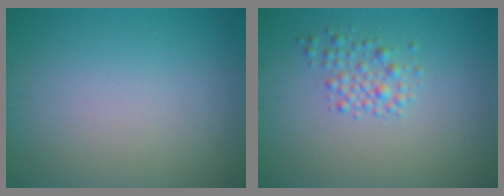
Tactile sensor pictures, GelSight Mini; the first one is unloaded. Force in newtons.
{"total": 2.0, "press": 2.0, "slide": 0.0}